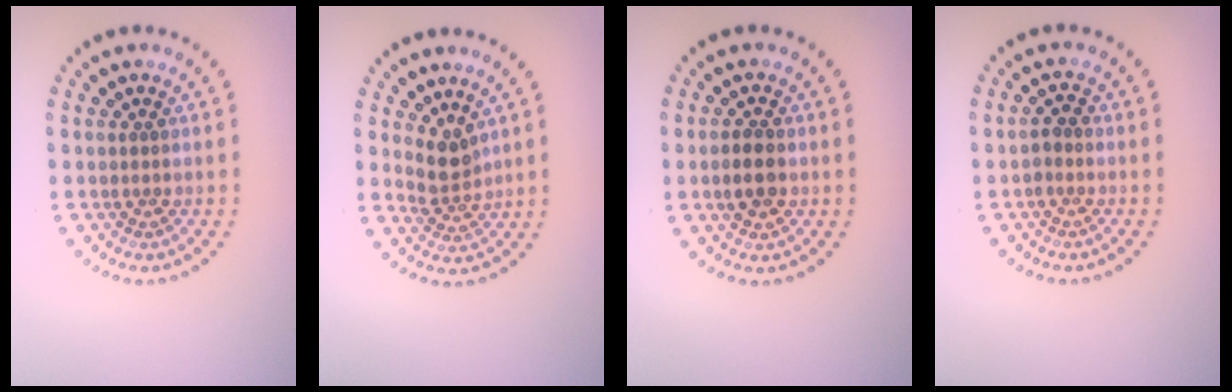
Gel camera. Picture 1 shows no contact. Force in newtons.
{"total": 2.3, "press": 1.8, "slide": 1.5}
{"total": 2.5, "press": 2.5, "slide": 0.1}
{"total": 1.1, "press": 1.1, "slide": 0.3}